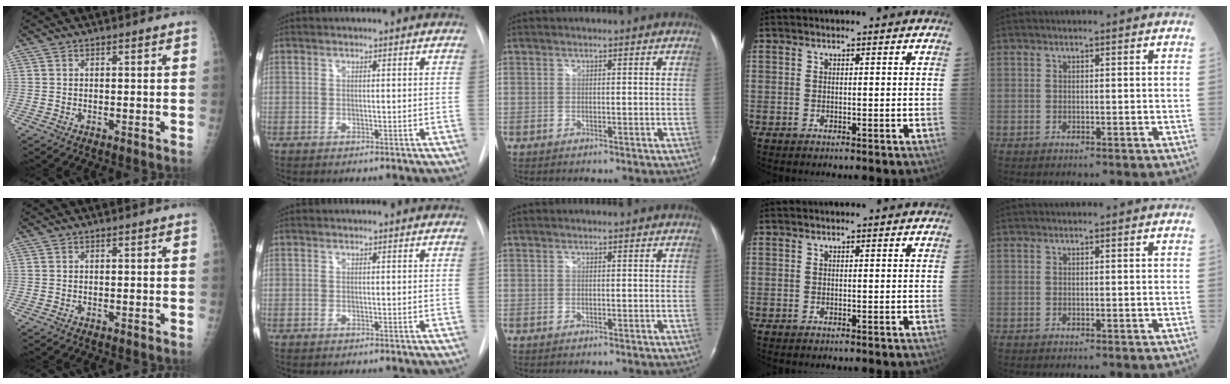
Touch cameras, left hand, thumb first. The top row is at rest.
{}